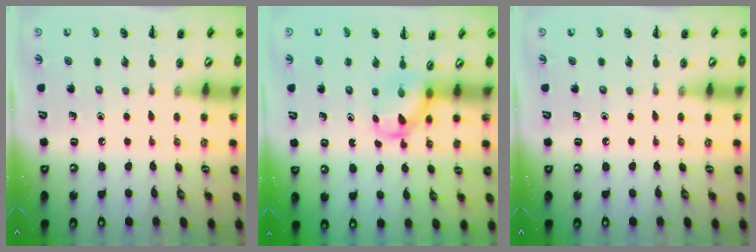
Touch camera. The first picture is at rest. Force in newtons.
{"total": 3.4, "press": 3.2, "slide": 1.0}
{"total": 0.0}